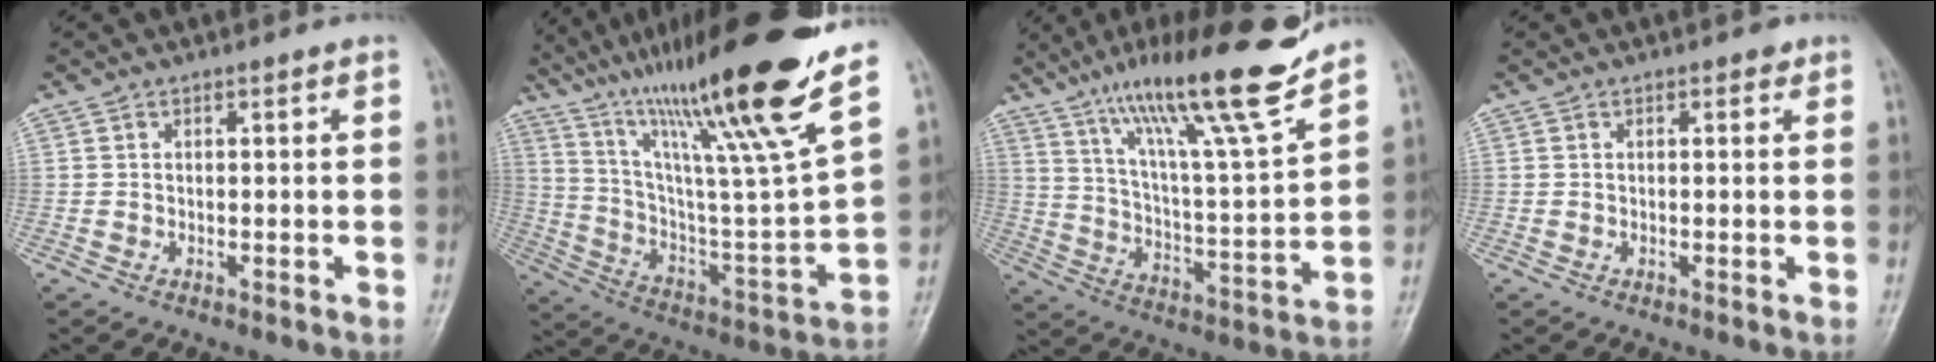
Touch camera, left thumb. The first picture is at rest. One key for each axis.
{"total": 29.5, "fx": 19.8, "fy": 2.0, "fz": 21.7, "tx": -0.346, "ty": -0.070, "tz": 0.341}
{"total": 20.1, "fx": 14.9, "fy": 1.4, "fz": 13.3, "tx": -0.198, "ty": -0.073, "tz": 0.253}
{"total": 0.8, "fx": 0.4, "fy": 0.5, "fz": 0.4, "tx": 0.003, "ty": 0.000, "tz": 0.000}